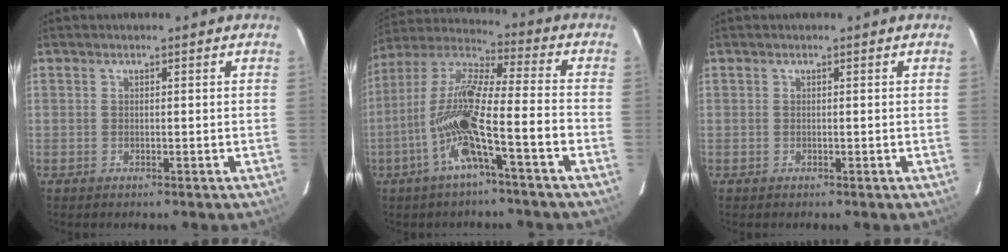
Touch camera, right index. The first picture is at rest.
{"total": 14.2, "force": [-5.2, 0.9, 13.2], "torque": [-0.264, 0.015, -0.100]}
{"total": 0.0}